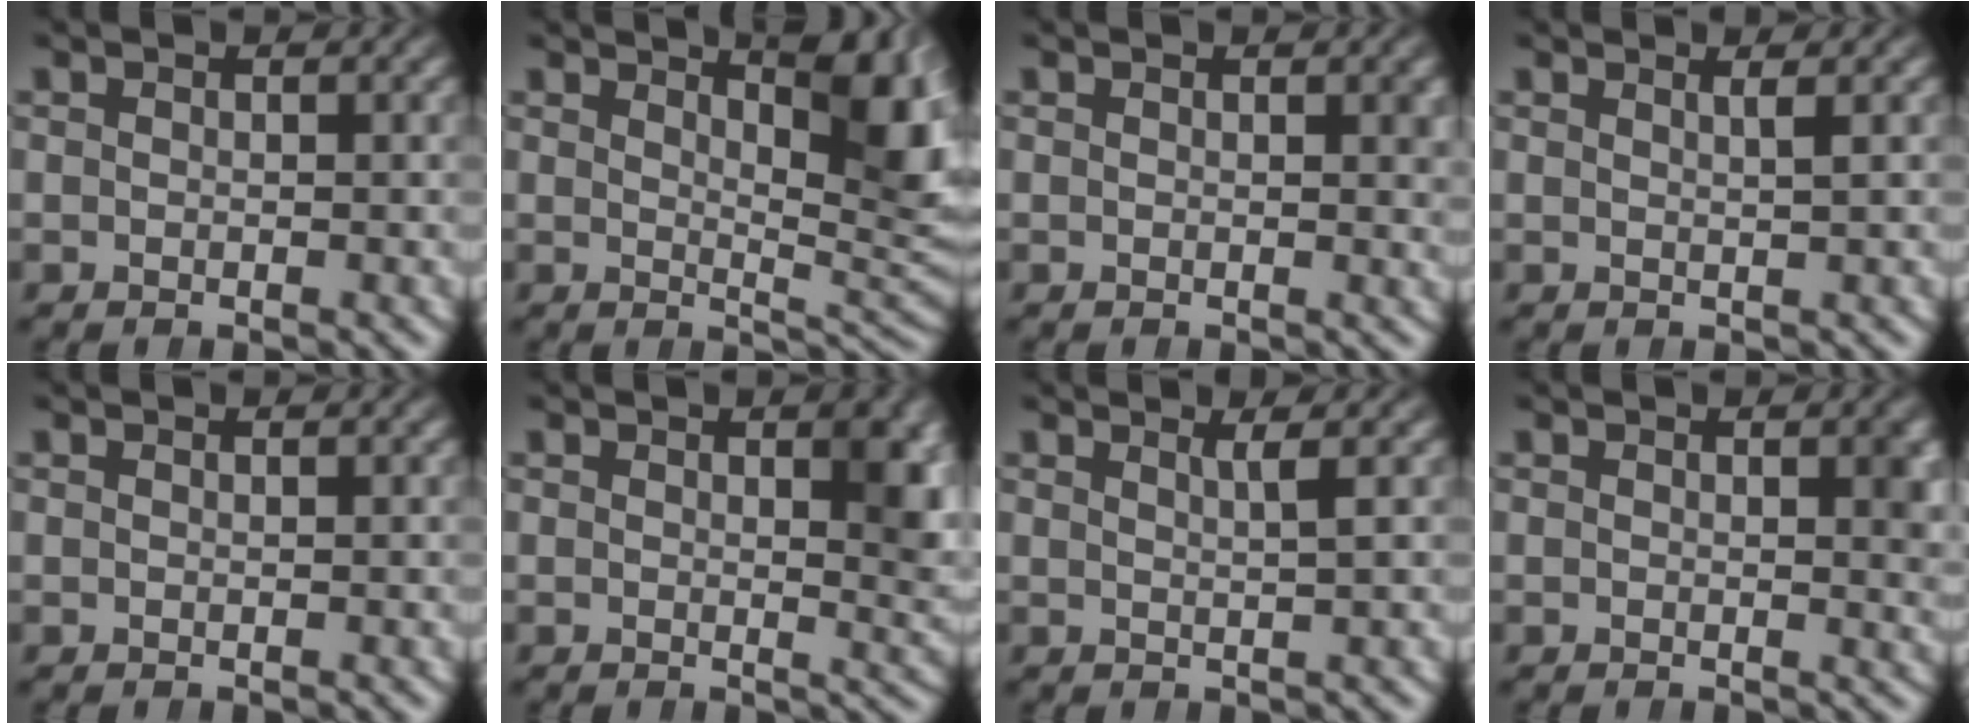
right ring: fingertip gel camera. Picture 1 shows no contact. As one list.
[{"total": 8.1, "force": [3.1, 2.2, 7.2], "torque": [-0.079, -0.015, 0.052]}, {"total": 0.6, "force": [0.3, 0.1, 0.6], "torque": [-0.006, -0.006, 0.005]}, {"total": 1.1, "force": [0.7, -0.8, 0.5], "torque": [-0.010, -0.008, 0.015]}, {"total": 0.0}, {"total": 3.4, "force": [0.8, 1.1, 3.1], "torque": [-0.034, -0.010, 0.014]}, {"total": 1.5, "force": [0.9, -0.9, 0.8], "torque": [-0.014, -0.007, 0.020]}, {"total": 1.6, "force": [0.4, 0.3, 1.5], "torque": [-0.016, -0.006, 0.006]}]